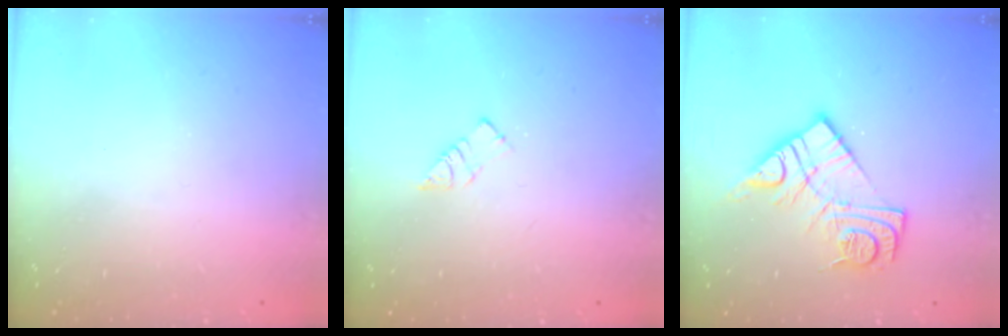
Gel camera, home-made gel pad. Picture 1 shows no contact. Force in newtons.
{"total": 4.0, "press": 4.0, "slide": 0.0}
{"total": 13.7, "press": 13.7, "slide": 1.0}